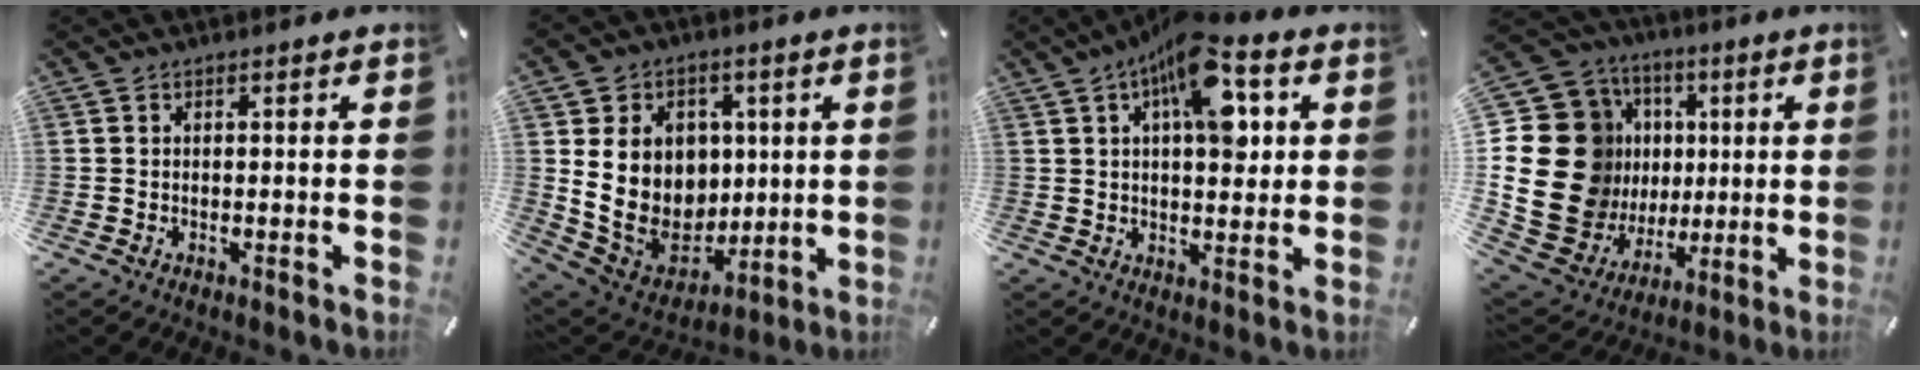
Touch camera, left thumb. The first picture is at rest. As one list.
[{"total": 16.7, "force": [2.9, 14.2, 8.4], "torque": [-0.151, -0.027, 0.066]}, {"total": 13.9, "force": [5.5, 6.5, 11.0], "torque": [-0.157, -0.020, 0.090]}, {"total": 25.7, "force": [2.7, 21.7, 13.5], "torque": [-0.280, -0.035, 0.094]}]